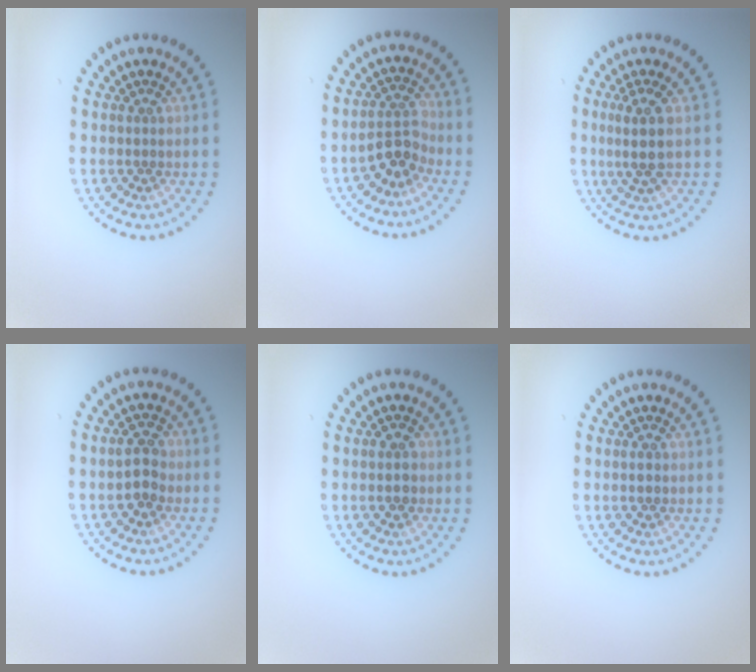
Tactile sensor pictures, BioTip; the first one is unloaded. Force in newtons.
{"total": 2.9, "press": 2.6, "slide": 1.4}
{"total": 2.9, "press": 2.3, "slide": 1.6}
{"total": 2.4, "press": 2.3, "slide": 0.4}
{"total": 1.3, "press": 1.3, "slide": 0.1}
{"total": 1.0, "press": 1.0, "slide": 0.1}